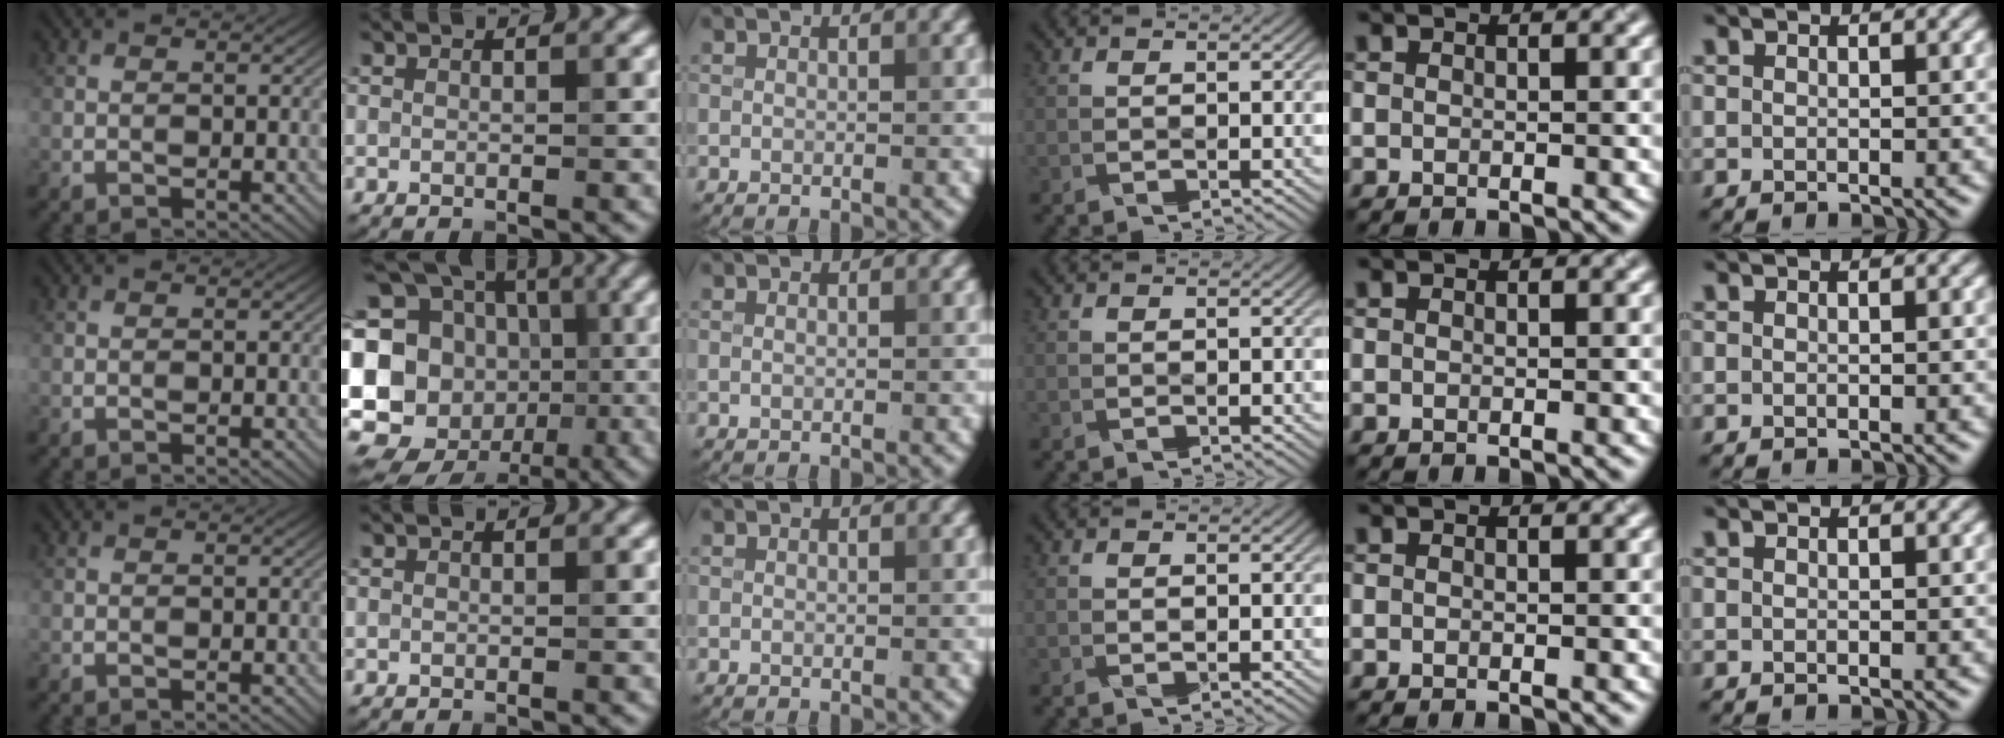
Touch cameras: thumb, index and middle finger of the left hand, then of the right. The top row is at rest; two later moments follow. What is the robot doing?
{"motion": "fold", "object": "hoodie"}